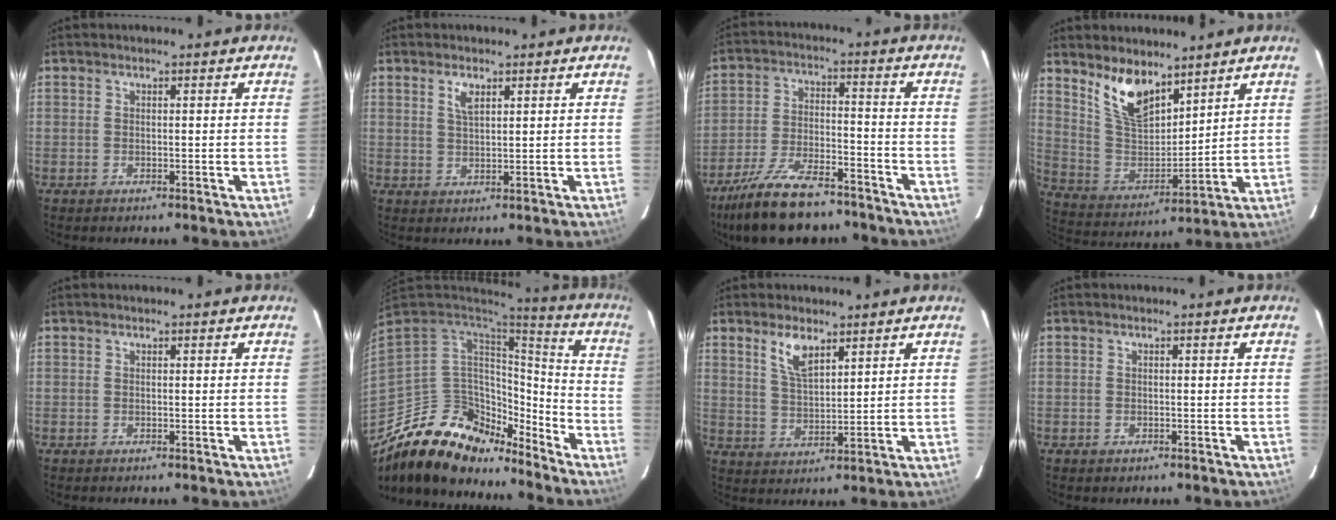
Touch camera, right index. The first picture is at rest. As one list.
[{"total": 2.7, "force": [1.5, 1.1, 2.0], "torque": [-0.037, 0.001, 0.029]}, {"total": 17.6, "force": [-14.2, 6.0, 8.6], "torque": [-0.180, -0.020, -0.232]}, {"total": 12.0, "force": [8.5, 5.1, 6.8], "torque": [-0.133, -0.002, 0.175]}, {"total": 0.0}, {"total": 20.8, "force": [-15.3, 11.0, 8.8], "torque": [-0.192, 0.017, -0.250]}, {"total": 6.0, "force": [3.8, 2.3, 4.0], "torque": [-0.074, 0.001, 0.078]}, {"total": 1.2, "force": [-0.6, 0.9, 0.3], "torque": [-0.006, -0.001, -0.006]}]